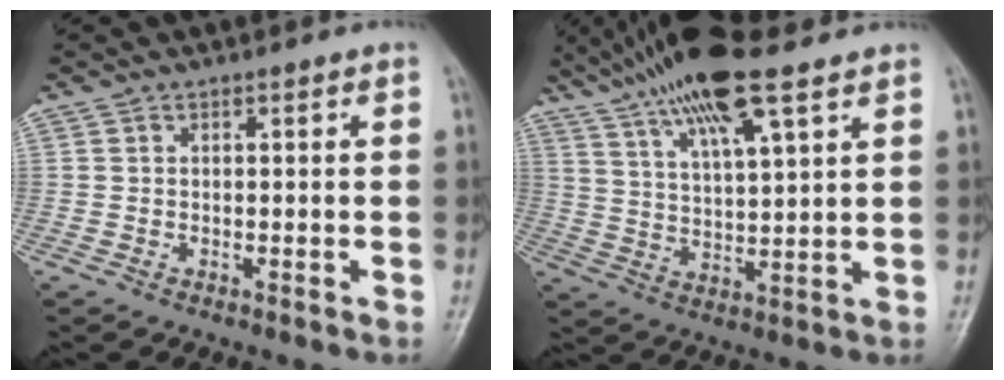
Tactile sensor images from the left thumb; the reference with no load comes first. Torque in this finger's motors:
{"motor_torque": [0.78, 0.03, 1.60, -1.16, 0.19]}